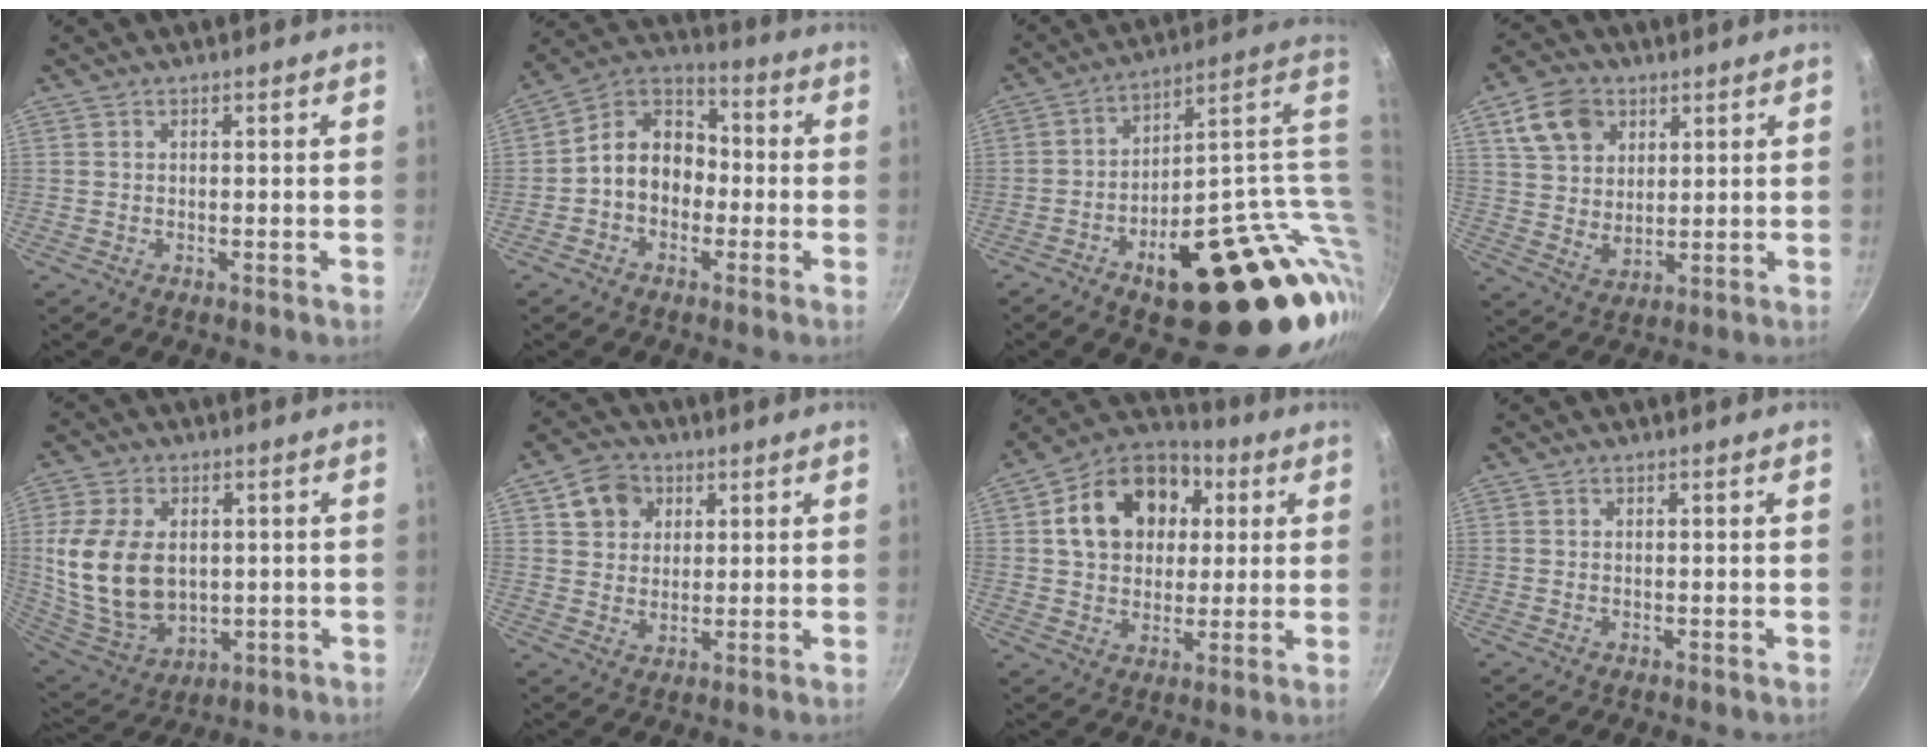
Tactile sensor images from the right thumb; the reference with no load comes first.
{"total": 10.7, "force": [-1.9, 8.4, 6.3], "torque": [-0.062, 0.046, -0.054]}
{"total": 29.6, "force": [-1.2, 13.2, 26.5], "torque": [-0.299, 0.004, 0.010]}
{"total": 10.7, "force": [4.8, 7.9, 5.4], "torque": [-0.077, -0.010, 0.091]}
{"total": 17.5, "force": [1.2, 12.1, 12.6], "torque": [-0.232, -0.012, 0.042]}
{"total": 7.7, "force": [3.1, 6.4, 3.0], "torque": [-0.022, 0.002, 0.051]}
{"total": 17.7, "force": [4.2, 13.5, 10.6], "torque": [-0.154, 0.023, 0.060]}
{"total": 0.0}